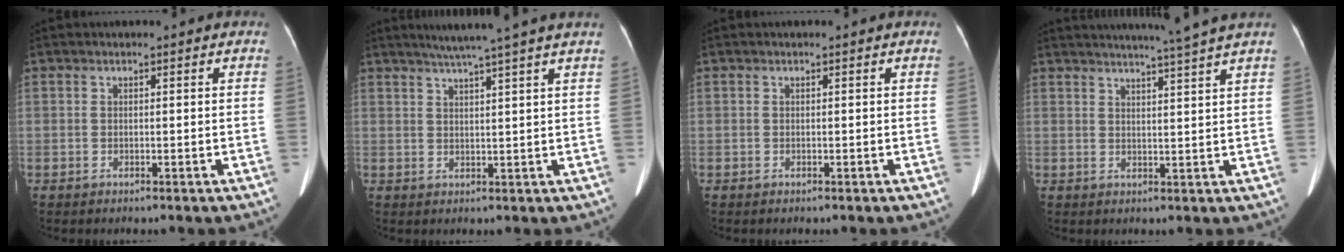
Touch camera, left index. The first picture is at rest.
{"total": 8.0, "force": [6.4, -1.7, 4.6], "torque": [-0.066, 0.014, 0.083]}
{"total": 0.0}
{"total": 8.9, "force": [7.7, -2.0, 3.9], "torque": [-0.055, -0.006, 0.094]}